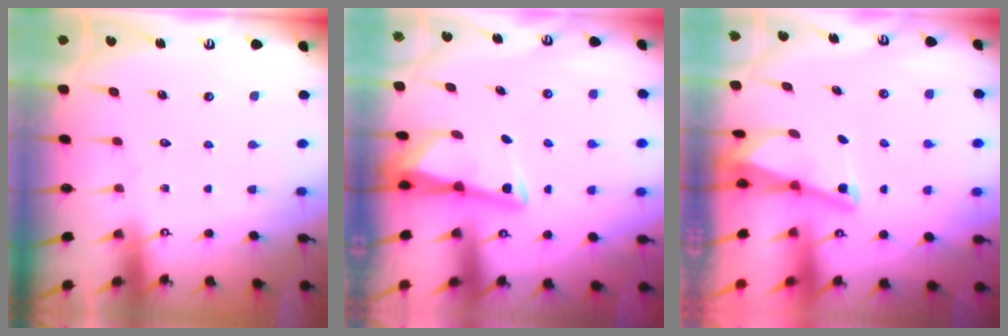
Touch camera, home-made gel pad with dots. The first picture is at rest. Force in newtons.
{"total": 3.1, "press": 3.1, "slide": 0.4}
{"total": 2.0, "press": 2.0, "slide": 0.4}